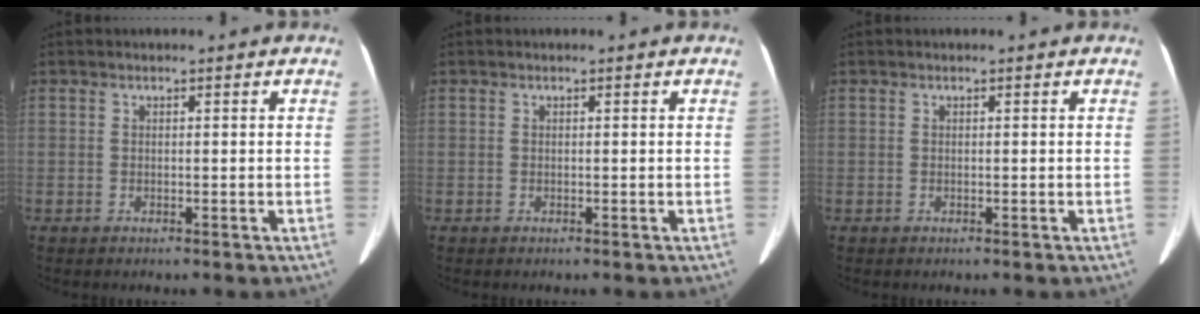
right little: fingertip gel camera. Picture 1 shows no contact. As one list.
[{"total": 0.0}, {"total": 0.0}]